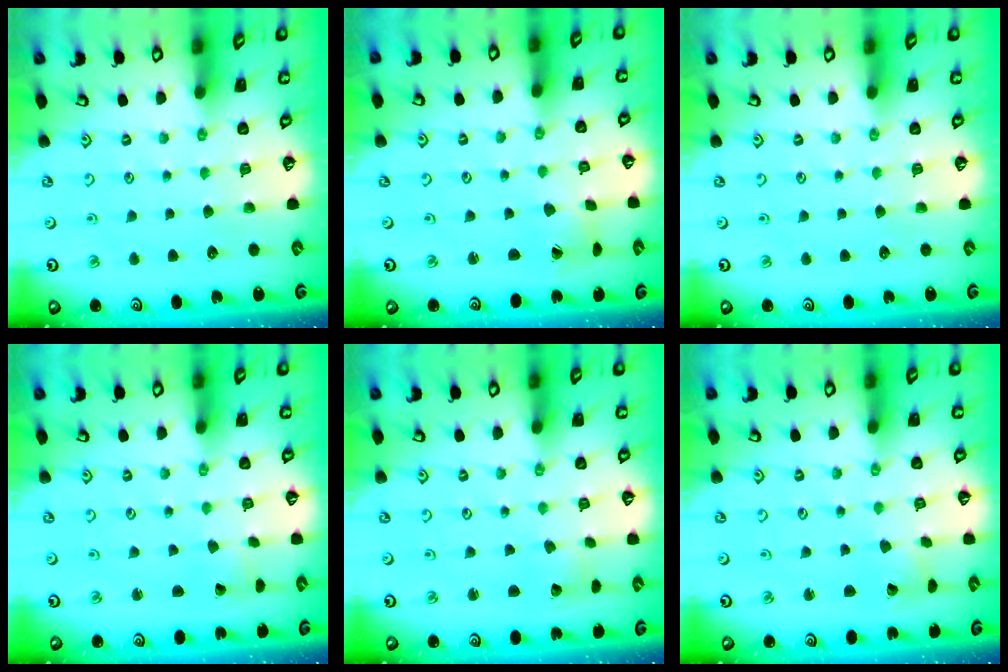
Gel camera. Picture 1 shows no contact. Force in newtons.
{"total": 2.5, "press": 2.4, "slide": 0.4}
{"total": 0.0}
{"total": 2.6, "press": 2.6, "slide": 0.2}
{"total": 1.8, "press": 1.8, "slide": 0.1}
{"total": 2.0, "press": 2.0, "slide": 0.3}